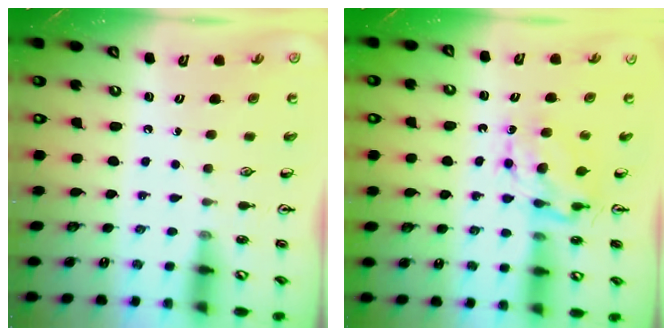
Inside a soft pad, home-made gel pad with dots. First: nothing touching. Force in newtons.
{"total": 6.8, "press": 6.8, "slide": 0.6}